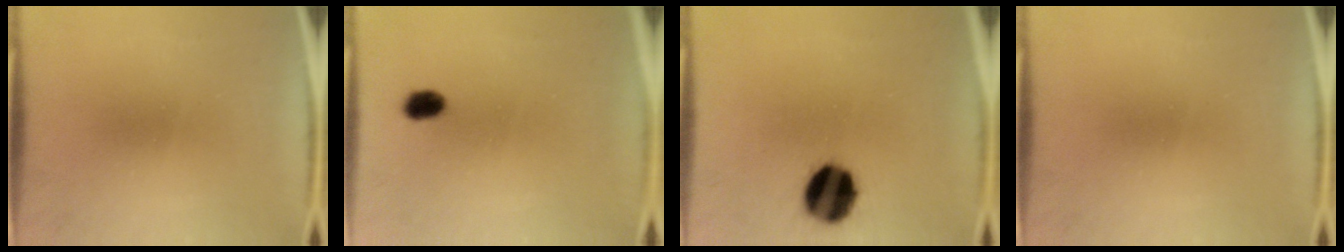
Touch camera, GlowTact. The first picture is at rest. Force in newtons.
{"total": 2.6}
{"total": 13.0}
{"total": 0.0}